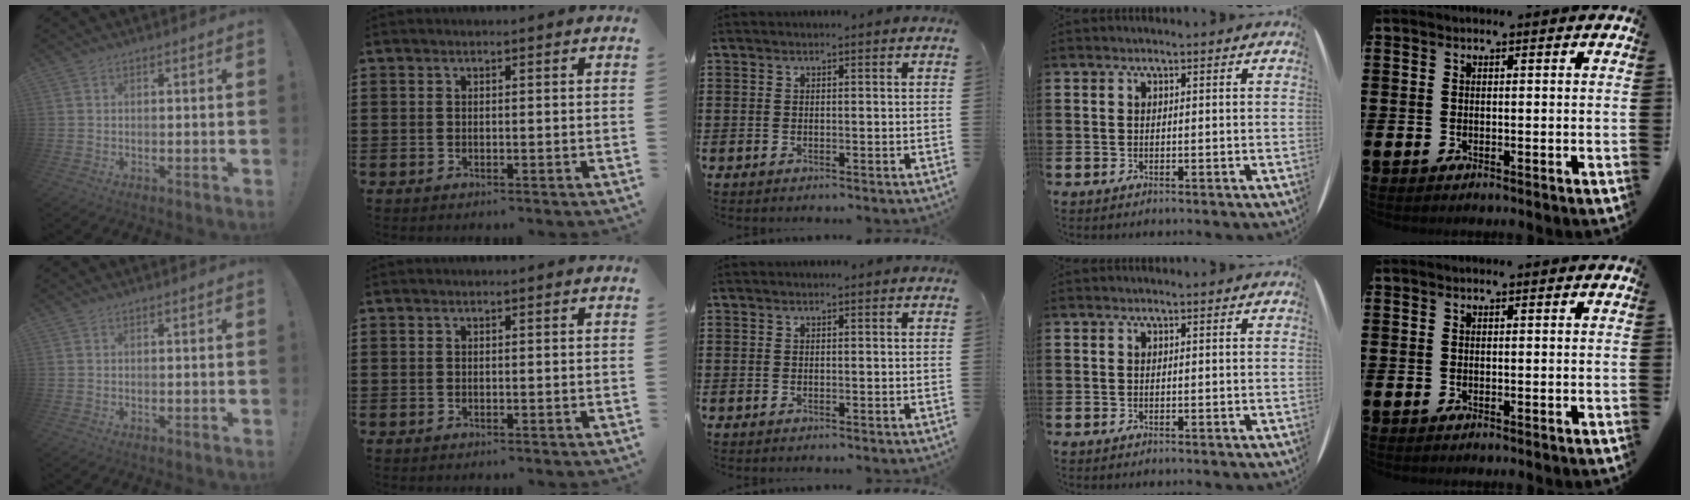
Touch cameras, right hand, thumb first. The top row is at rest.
{}